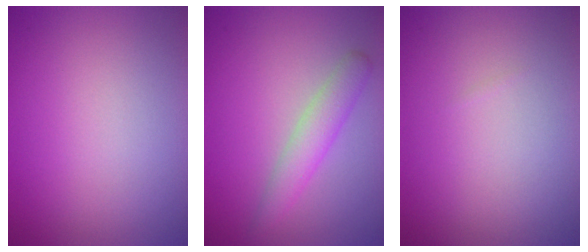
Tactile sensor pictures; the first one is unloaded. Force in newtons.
{"total": 2.7, "press": 2.7, "slide": 0.1}
{"total": 0.0}